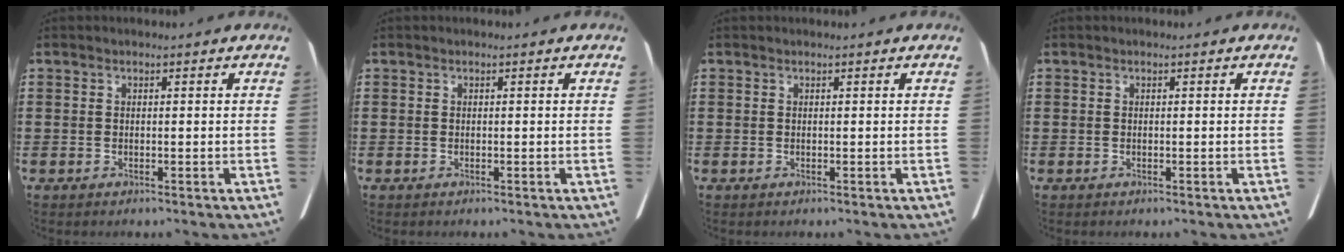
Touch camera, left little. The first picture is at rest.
{"total": 0.0}
{"total": 0.0}
{"total": 0.0}